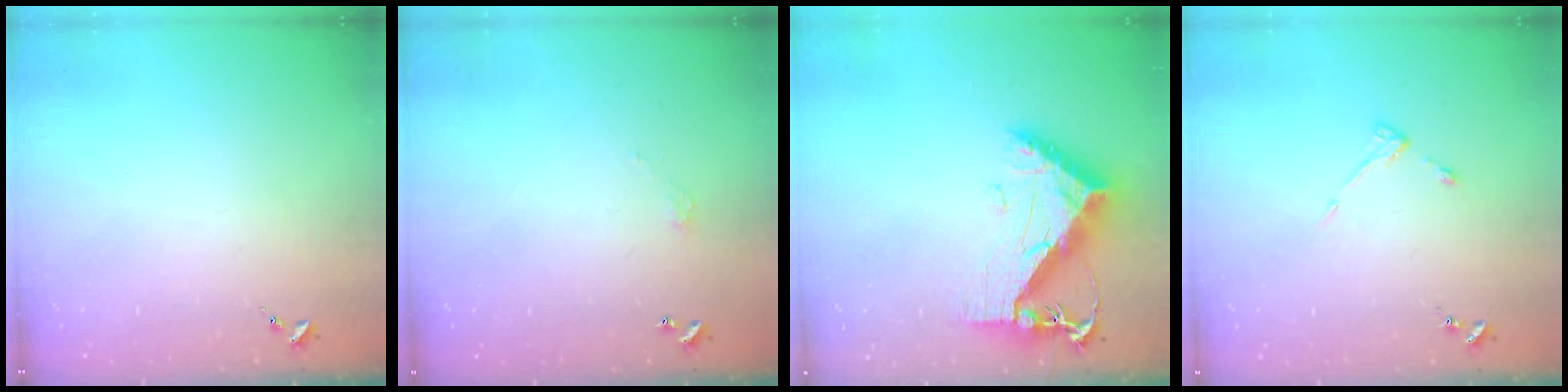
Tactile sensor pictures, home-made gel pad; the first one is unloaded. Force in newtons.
{"total": 2.7, "press": 2.7, "slide": 0.2}
{"total": 12.5, "press": 12.4, "slide": 1.1}
{"total": 3.2, "press": 3.1, "slide": 0.5}